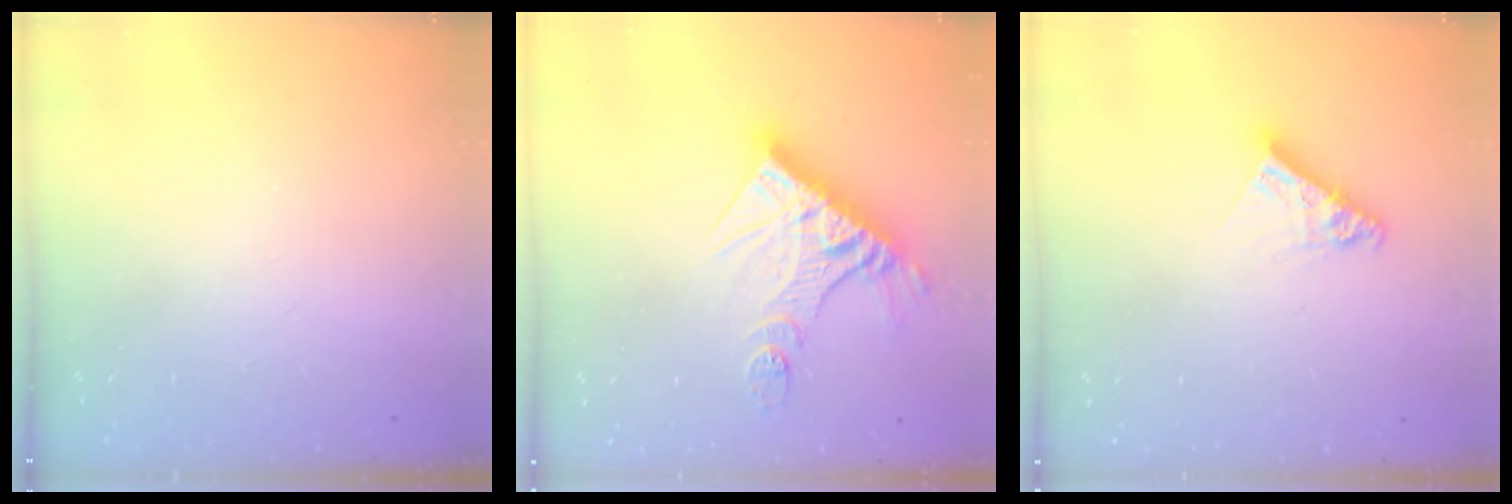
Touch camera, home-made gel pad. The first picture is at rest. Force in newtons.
{"total": 14.5, "press": 14.4, "slide": 1.6}
{"total": 8.1, "press": 8.1, "slide": 0.7}